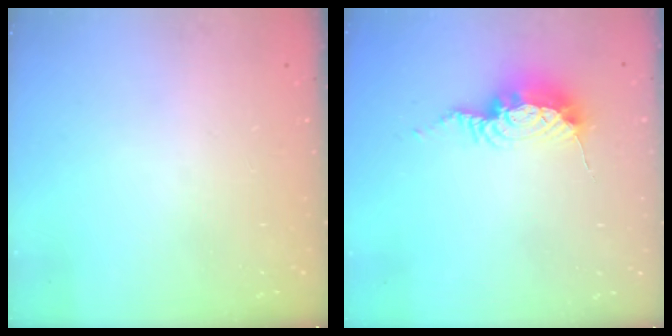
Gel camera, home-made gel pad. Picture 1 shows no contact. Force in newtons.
{"total": 9.2, "press": 9.2, "slide": 0.3}